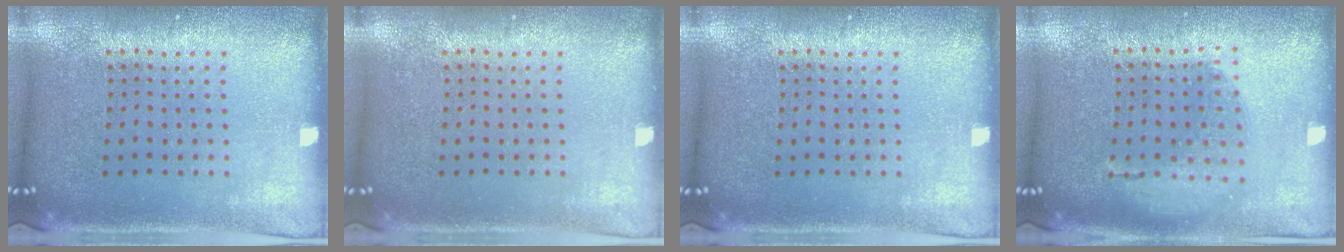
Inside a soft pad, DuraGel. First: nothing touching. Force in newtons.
{"total": 0.0}
{"total": 0.0}
{"total": 1.3, "press": 1.1, "slide": 0.6}